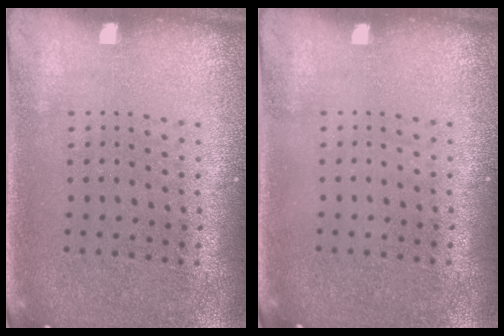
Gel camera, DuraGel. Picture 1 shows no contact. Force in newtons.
{"total": 0.0}